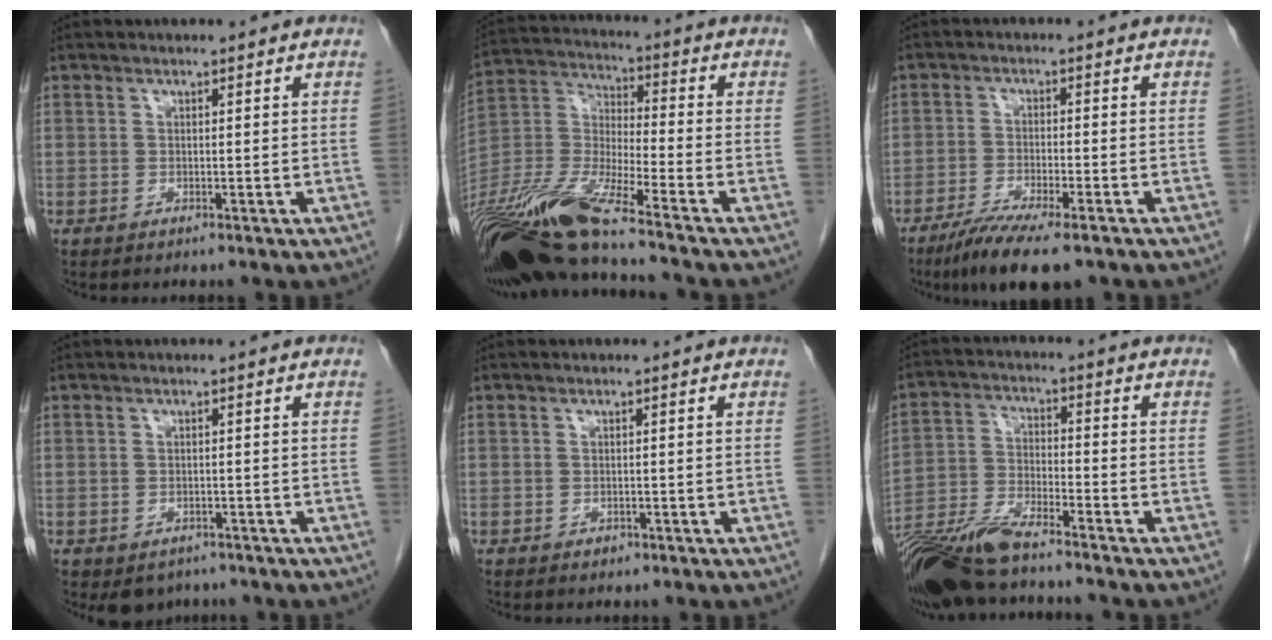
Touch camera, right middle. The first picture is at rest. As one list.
[{"total": 16.5, "force": [-12.8, 0.3, 10.3], "torque": [-0.226, -0.022, -0.246]}, {"total": 9.2, "force": [-6.6, 1.4, 6.2], "torque": [-0.102, -0.019, -0.104]}, {"total": 3.8, "force": [-2.7, 2.5, 0.9], "torque": [-0.006, 0.003, -0.033]}, {"total": 0.8, "force": [-0.5, 0.6, 0.2], "torque": [-0.006, 0.001, -0.005]}, {"total": 11.6, "force": [-9.7, 1.9, 6.0], "torque": [-0.121, -0.021, -0.182]}]